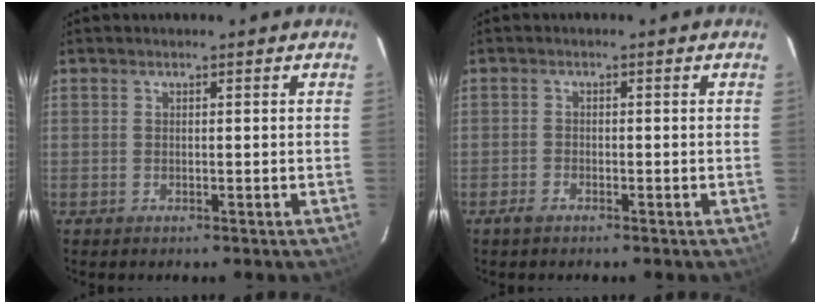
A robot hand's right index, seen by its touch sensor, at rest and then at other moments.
{"total": 1.5, "force": [-1.3, 0.6, 0.6], "torque": [-0.016, 0.000, -0.026]}